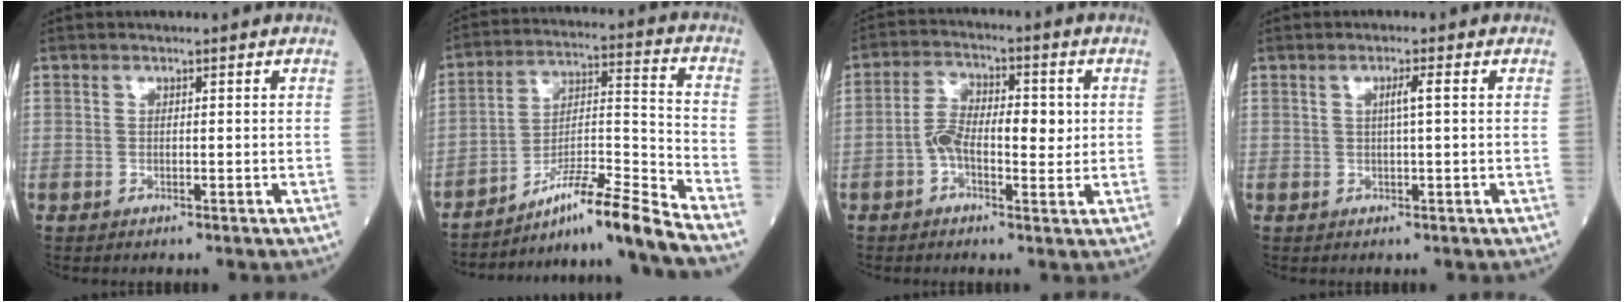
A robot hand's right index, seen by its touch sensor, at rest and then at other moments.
{"total": 13.8, "force": [-11.9, -2.5, 6.6], "torque": [-0.098, 0.010, -0.206]}
{"total": 7.7, "force": [-0.3, 3.5, 6.9], "torque": [-0.128, 0.023, -0.010]}
{"total": 1.9, "force": [0.5, -0.2, 1.8], "torque": [-0.029, 0.001, 0.008]}